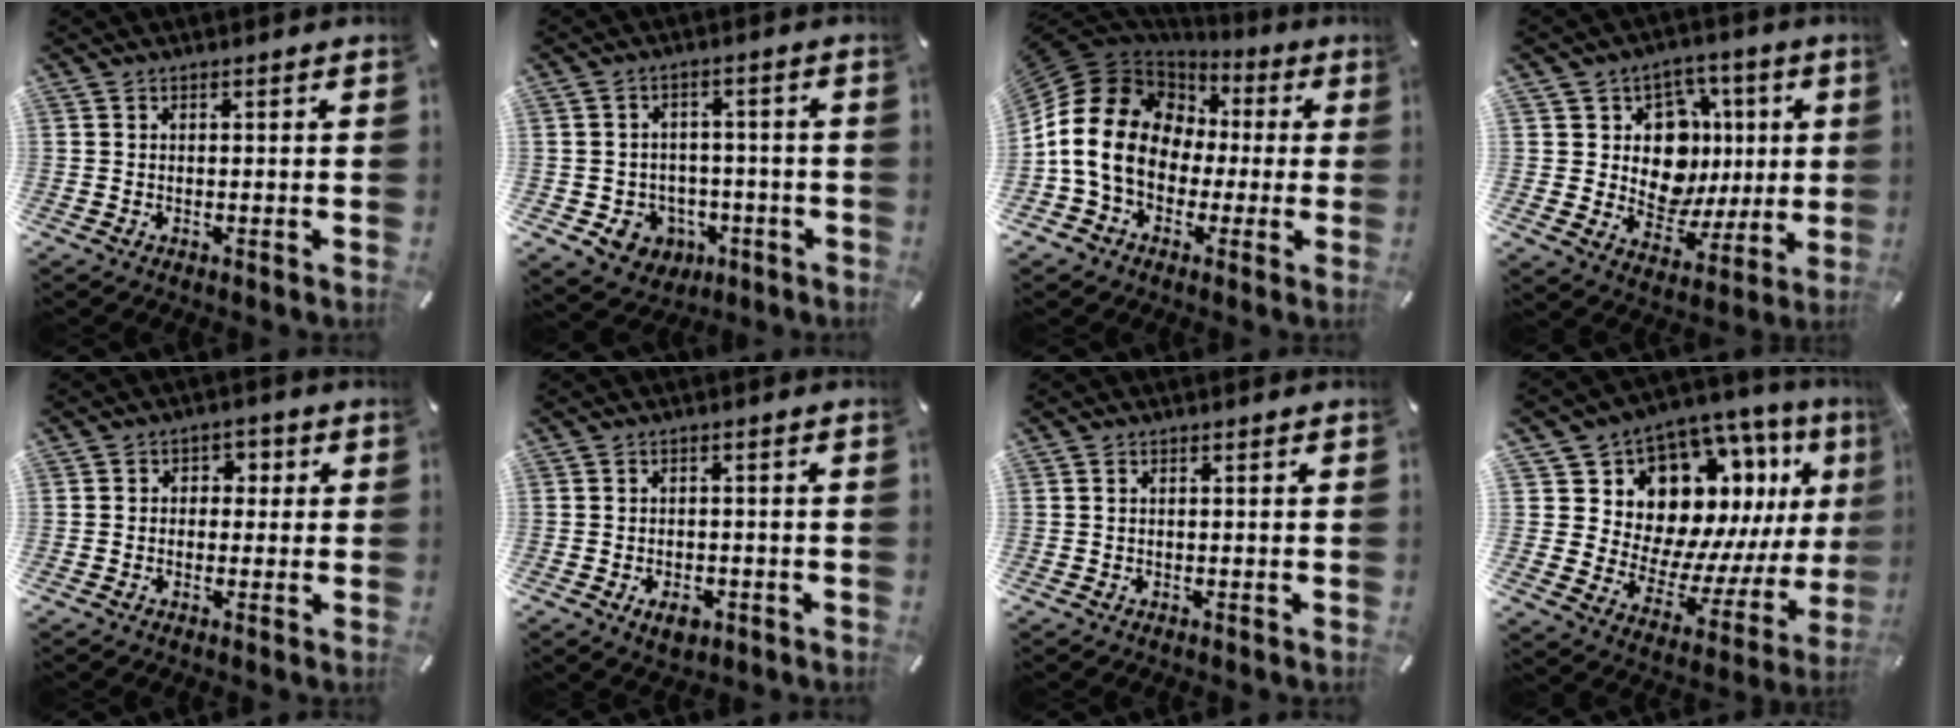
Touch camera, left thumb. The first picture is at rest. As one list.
[{"total": 7.1, "force": [-1.8, 6.7, 1.7], "torque": [-0.029, 0.009, -0.027]}, {"total": 18.6, "force": [-1.2, 15.5, 10.2], "torque": [-0.224, 0.017, -0.023]}, {"total": 14.8, "force": [2.7, 12.9, 6.8], "torque": [-0.093, -0.020, 0.060]}, {"total": 3.6, "force": [-0.9, 3.2, 1.3], "torque": [-0.019, 0.013, -0.022]}, {"total": 4.0, "force": [-1.8, 2.7, 2.4], "torque": [-0.044, 0.001, -0.036]}, {"total": 0.6, "force": [0.0, 0.4, 0.4], "torque": [-0.008, 0.003, -0.001]}, {"total": 14.8, "force": [8.7, 10.7, 5.4], "torque": [-0.079, -0.098, 0.174]}]